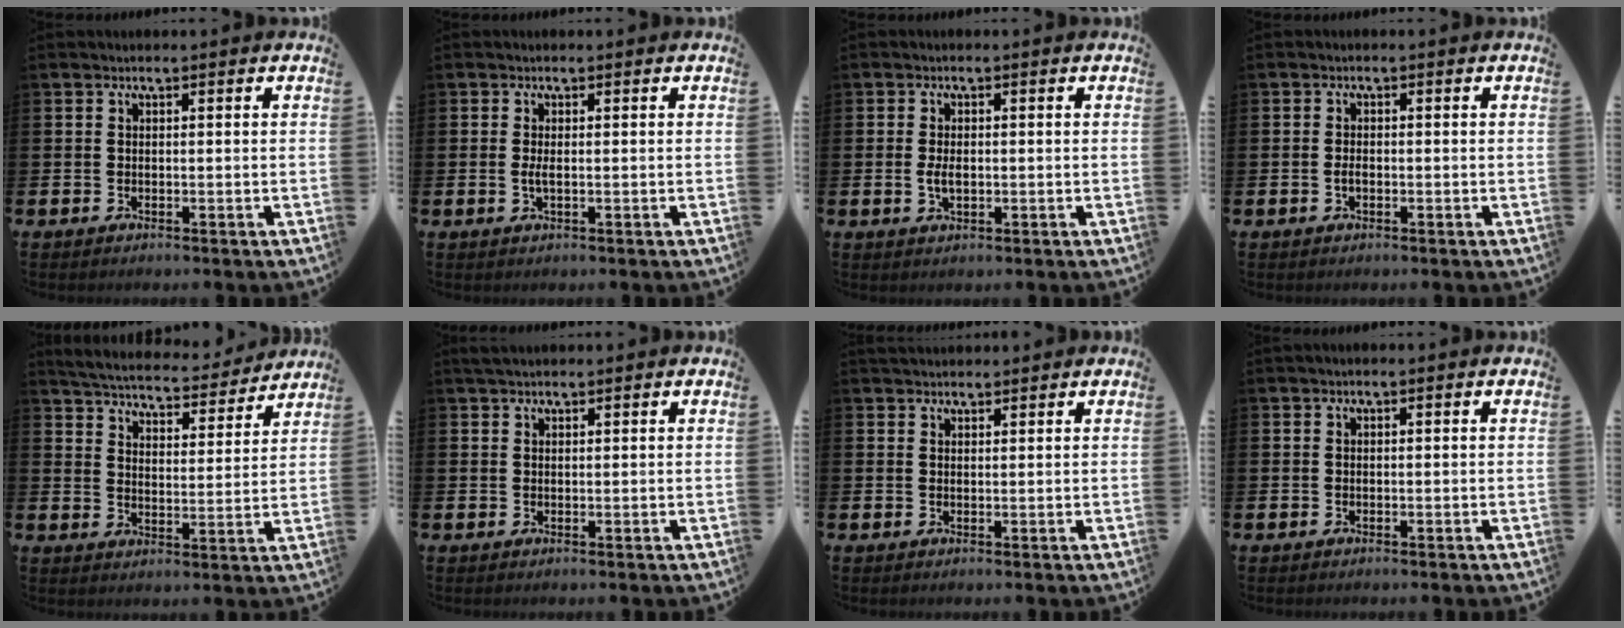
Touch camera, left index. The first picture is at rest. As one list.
[{"total": 1.3, "force": [-0.1, 0.3, 1.2], "torque": [-0.024, 0.001, -0.002]}, {"total": 2.3, "force": [-0.1, 1.2, 2.0], "torque": [-0.033, 0.001, -0.004]}, {"total": 1.2, "force": [-0.3, 0.7, 0.9], "torque": [-0.020, 0.003, -0.006]}, {"total": 5.6, "force": [5.4, 0.7, 1.0], "torque": [-0.048, -0.040, 0.091]}, {"total": 1.5, "force": [1.4, 0.4, 0.5], "torque": [0.000, 0.001, 0.023]}, {"total": 1.8, "force": [1.8, 0.5, 0.1], "torque": [0.006, -0.004, 0.030]}, {"total": 0.0}]